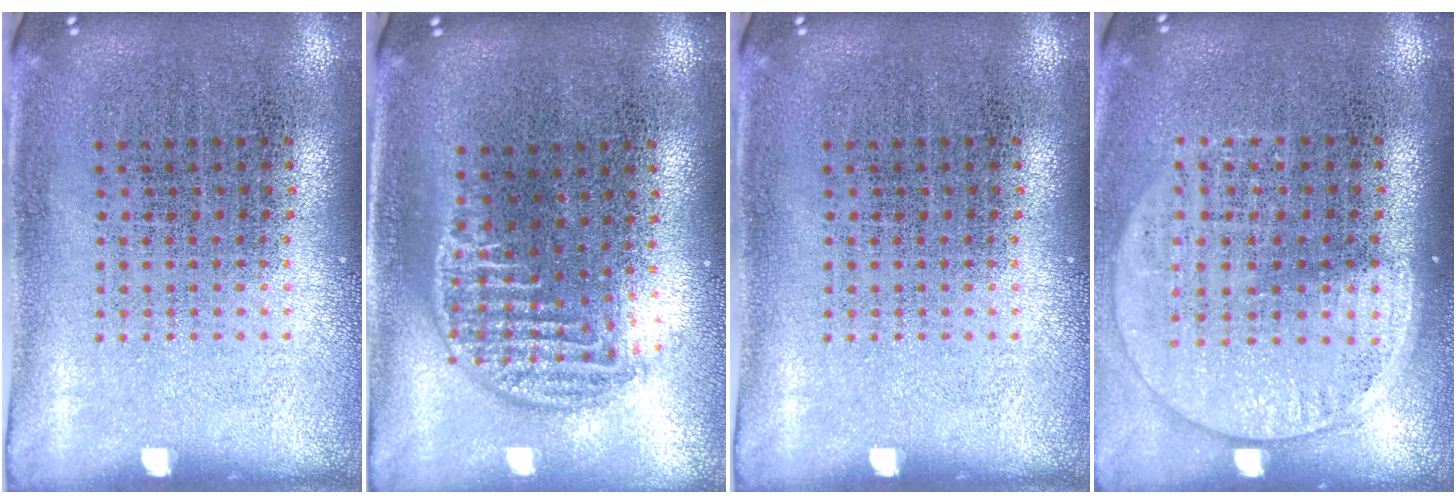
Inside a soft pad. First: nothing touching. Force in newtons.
{"total": 1.3, "press": 1.1, "slide": 0.7}
{"total": 0.0}
{"total": 1.5, "press": 1.4, "slide": 0.7}